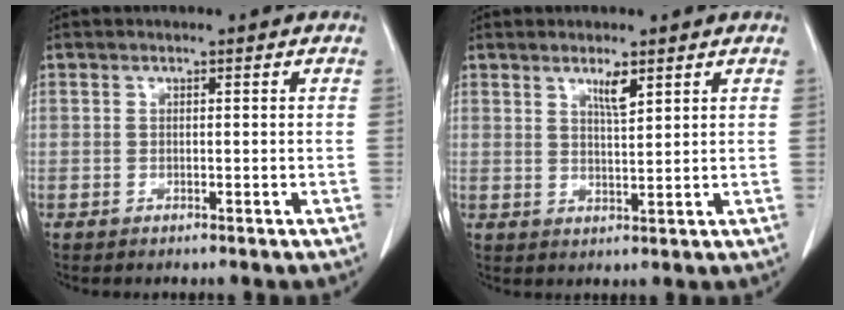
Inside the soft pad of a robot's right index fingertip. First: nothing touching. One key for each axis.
{"total": 3.0, "fx": 1.9, "fy": 0.2, "fz": 2.3, "tx": -0.046, "ty": -0.005, "tz": 0.038}